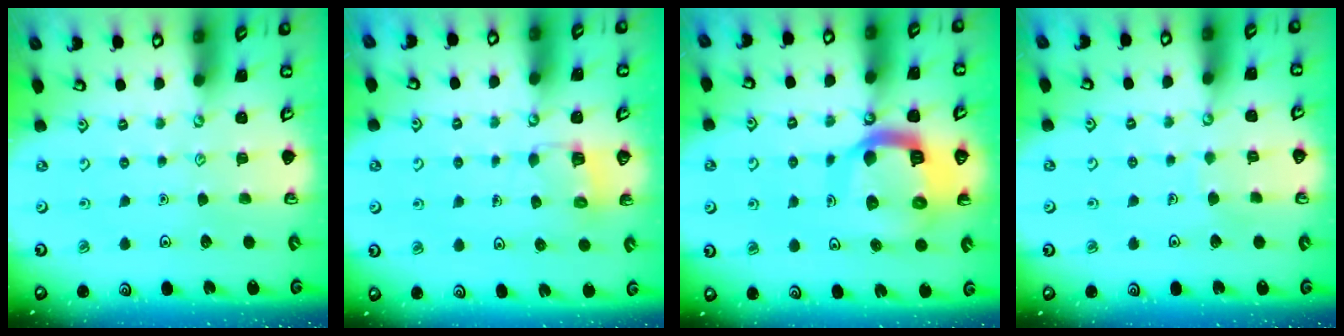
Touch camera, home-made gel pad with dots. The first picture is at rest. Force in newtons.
{"total": 3.7, "press": 3.7, "slide": 0.1}
{"total": 14.7, "press": 14.6, "slide": 1.8}
{"total": 2.2, "press": 2.2, "slide": 0.1}